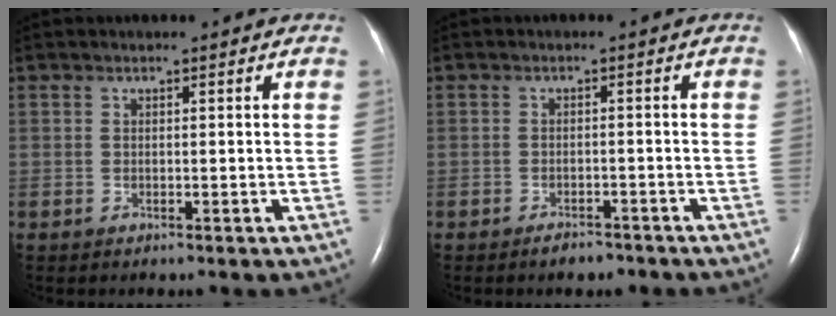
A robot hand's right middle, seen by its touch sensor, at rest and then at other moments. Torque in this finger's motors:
{"motor_torque": [0.16, -0.17, -0.01, 0.01]}